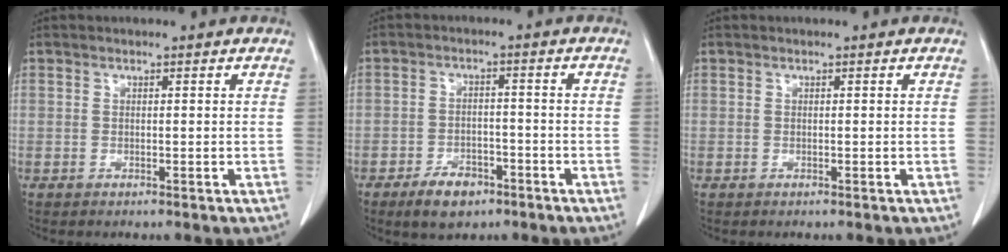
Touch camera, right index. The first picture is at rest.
{"total": 5.7, "force": [-3.8, 3.0, 3.1], "torque": [-0.054, 0.002, -0.058]}
{"total": 0.0}